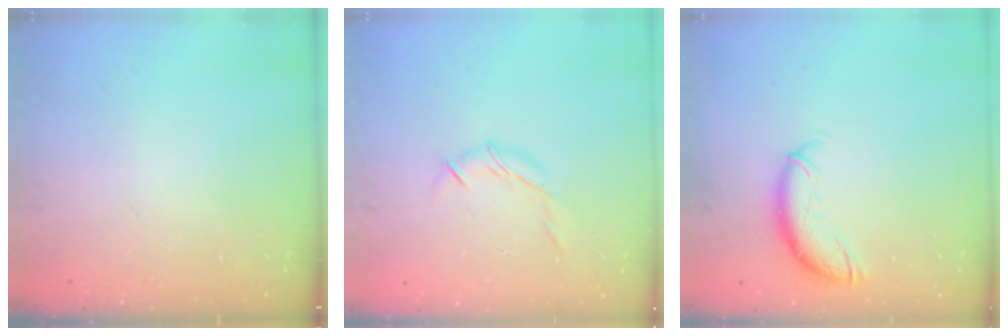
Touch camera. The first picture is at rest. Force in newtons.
{"total": 6.4, "press": 6.3, "slide": 0.9}
{"total": 9.9, "press": 9.8, "slide": 1.4}